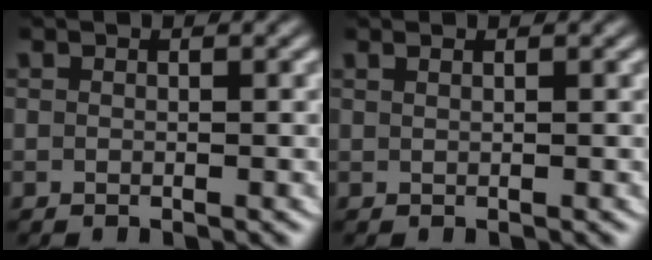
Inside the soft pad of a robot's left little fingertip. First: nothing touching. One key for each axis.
{"total": 0.8, "fx": 0.6, "fy": -0.4, "fz": 0.5, "tx": -0.004, "ty": 0.003, "tz": 0.012}